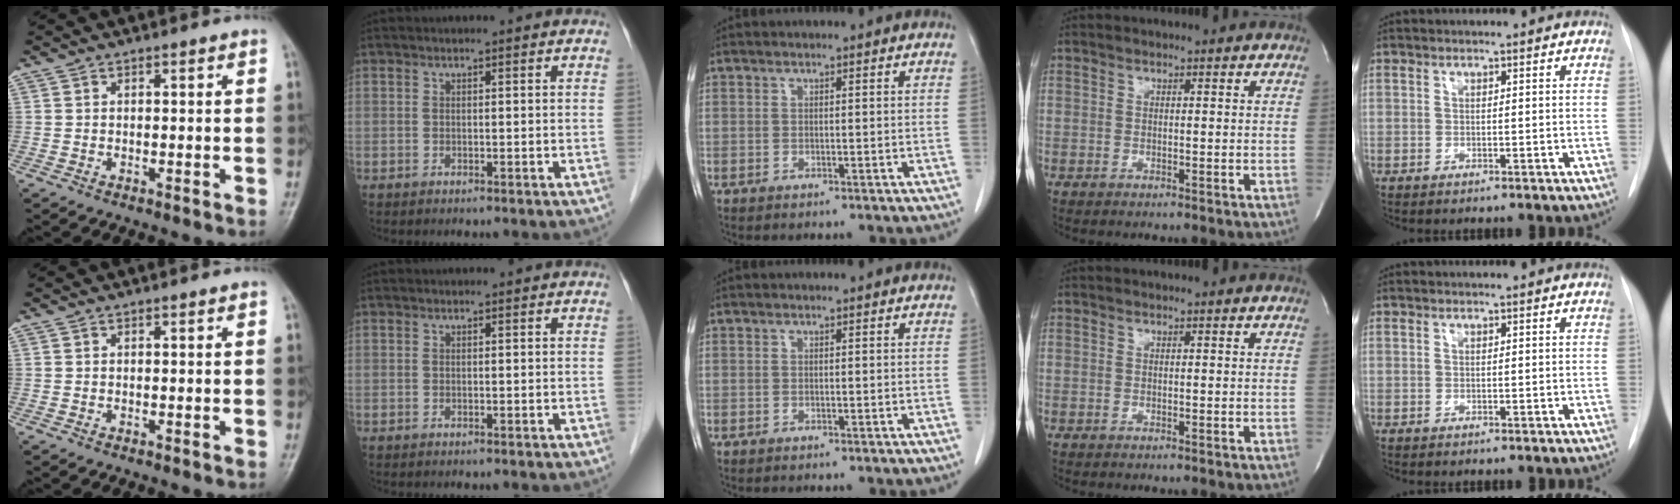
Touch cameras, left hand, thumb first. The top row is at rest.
{}